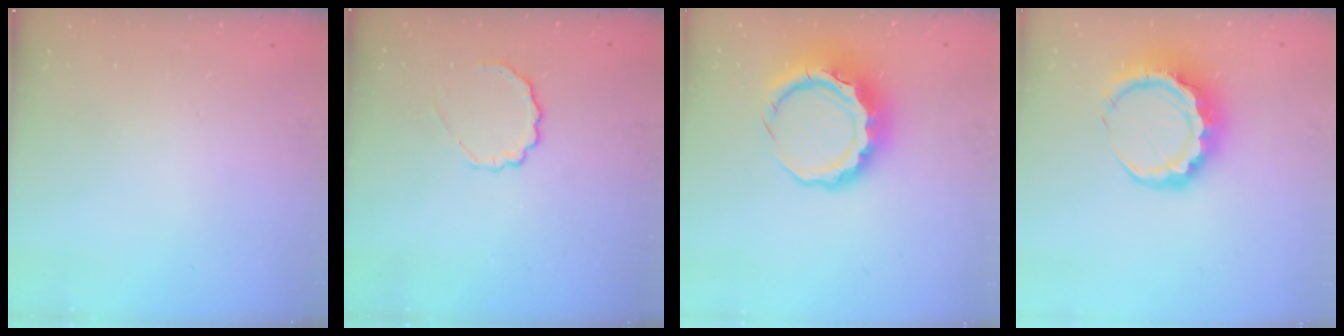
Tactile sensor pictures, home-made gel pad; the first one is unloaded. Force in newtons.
{"total": 4.4, "press": 4.4, "slide": 0.9}
{"total": 8.8, "press": 8.6, "slide": 1.7}
{"total": 11.0, "press": 10.8, "slide": 2.1}